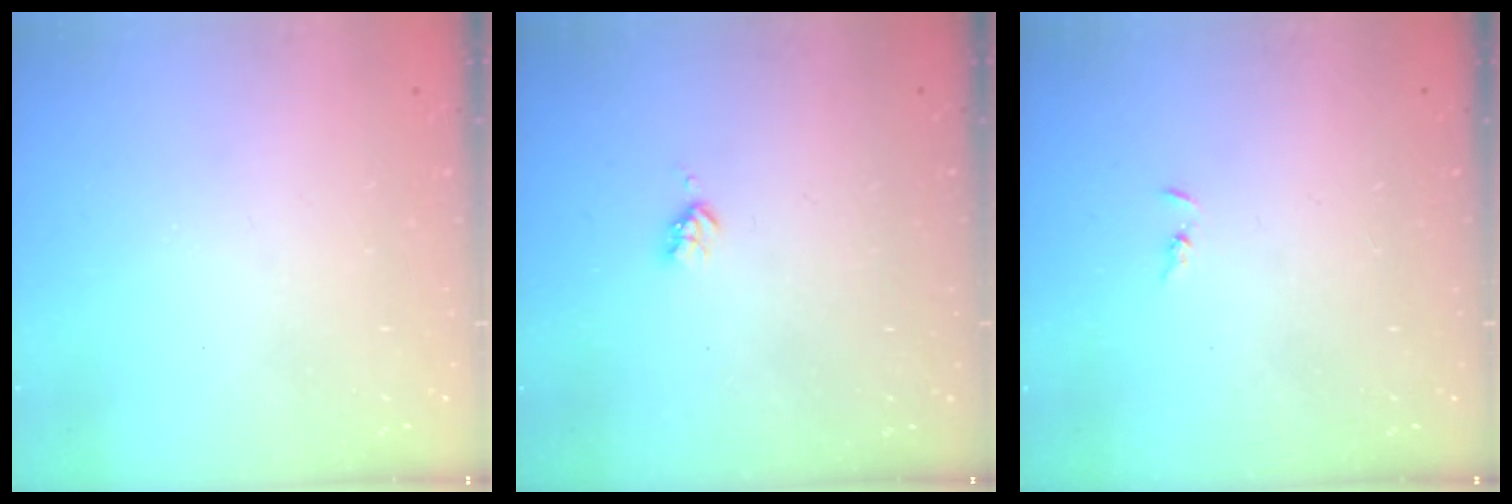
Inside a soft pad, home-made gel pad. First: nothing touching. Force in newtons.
{"total": 2.7, "press": 2.6, "slide": 0.5}
{"total": 1.3, "press": 1.2, "slide": 0.3}